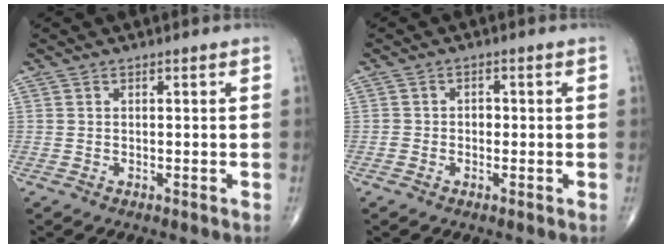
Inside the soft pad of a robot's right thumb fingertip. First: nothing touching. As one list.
[{"total": 1.6, "force": [-0.3, 1.4, 0.9], "torque": [-0.005, 0.005, -0.007]}]